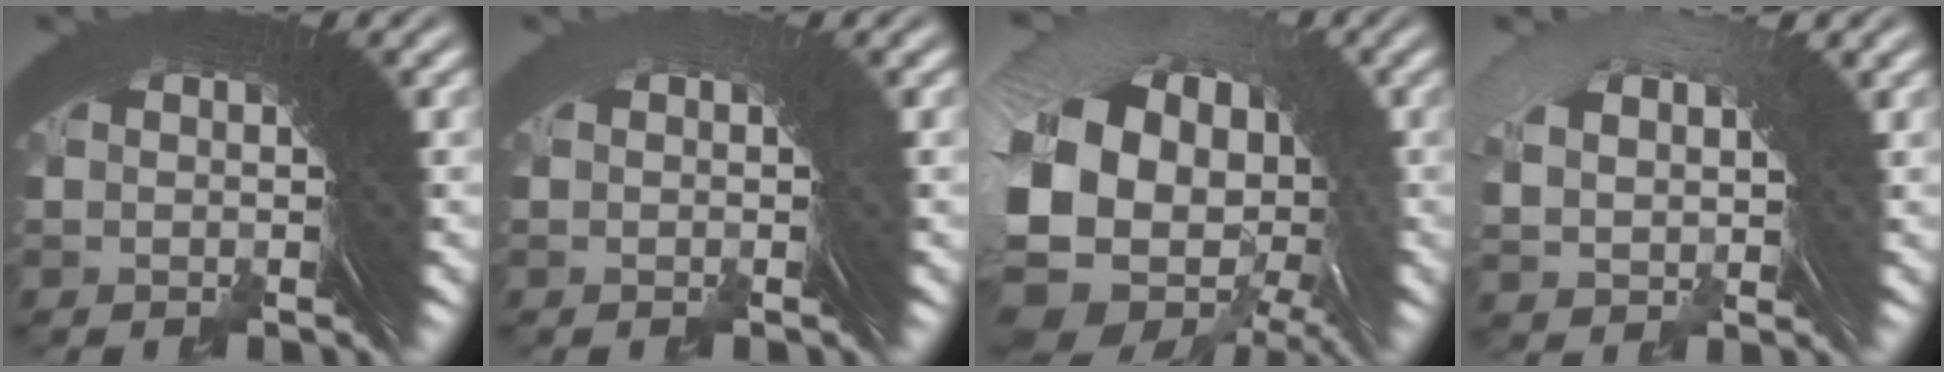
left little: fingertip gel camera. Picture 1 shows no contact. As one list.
[{"total": 1.5, "force": [-1.0, -0.9, -0.6], "torque": [0.019, 0.006, -0.015]}, {"total": 10.9, "force": [-2.4, 7.9, 7.1], "torque": [-0.181, -0.047, -0.024]}, {"total": 2.9, "force": [1.5, 1.3, 2.1], "torque": [-0.036, 0.011, 0.037]}]